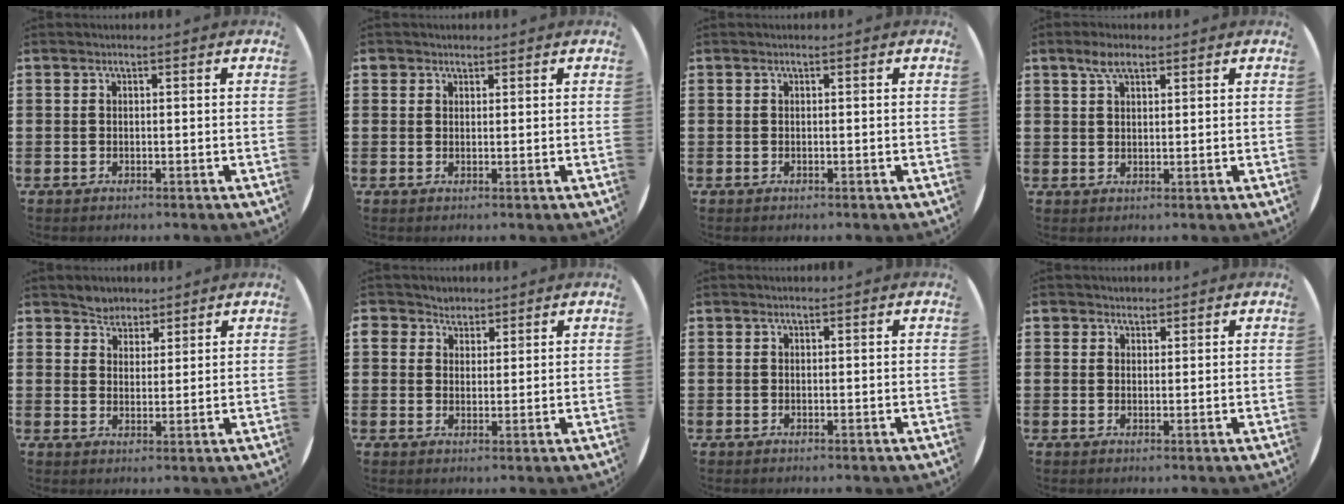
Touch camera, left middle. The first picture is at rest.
{"total": 1.2, "force": [1.0, 0.6, 0.0], "torque": [0.006, -0.001, 0.019]}
{"total": 0.0}
{"total": 3.5, "force": [2.5, 1.5, 2.0], "torque": [-0.034, 0.005, 0.042]}
{"total": 3.4, "force": [3.0, 1.5, -0.4], "torque": [-0.003, 0.000, 0.060]}
{"total": 2.9, "force": [2.2, 1.8, 0.0], "torque": [-0.001, 0.005, 0.042]}
{"total": 0.0}
{"total": 1.4, "force": [1.2, 0.6, 0.0], "torque": [-0.001, 0.002, 0.024]}